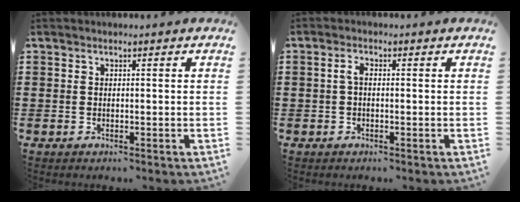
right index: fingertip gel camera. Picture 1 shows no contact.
{"total": 1.7, "force": [-0.2, 0.7, 1.5], "torque": [-0.036, 0.000, -0.007]}